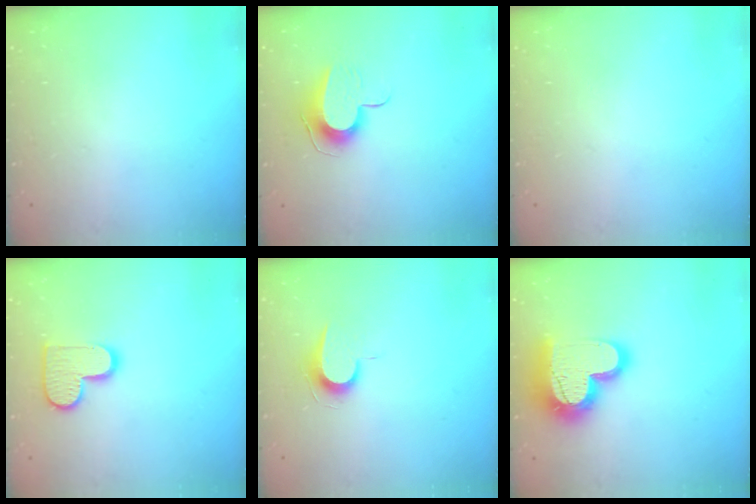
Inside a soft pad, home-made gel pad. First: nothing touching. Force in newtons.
{"total": 9.4, "press": 9.4, "slide": 0.6}
{"total": 0.0}
{"total": 11.7, "press": 11.6, "slide": 0.6}
{"total": 7.1, "press": 7.0, "slide": 0.7}
{"total": 21.0, "press": 21.0, "slide": 1.7}